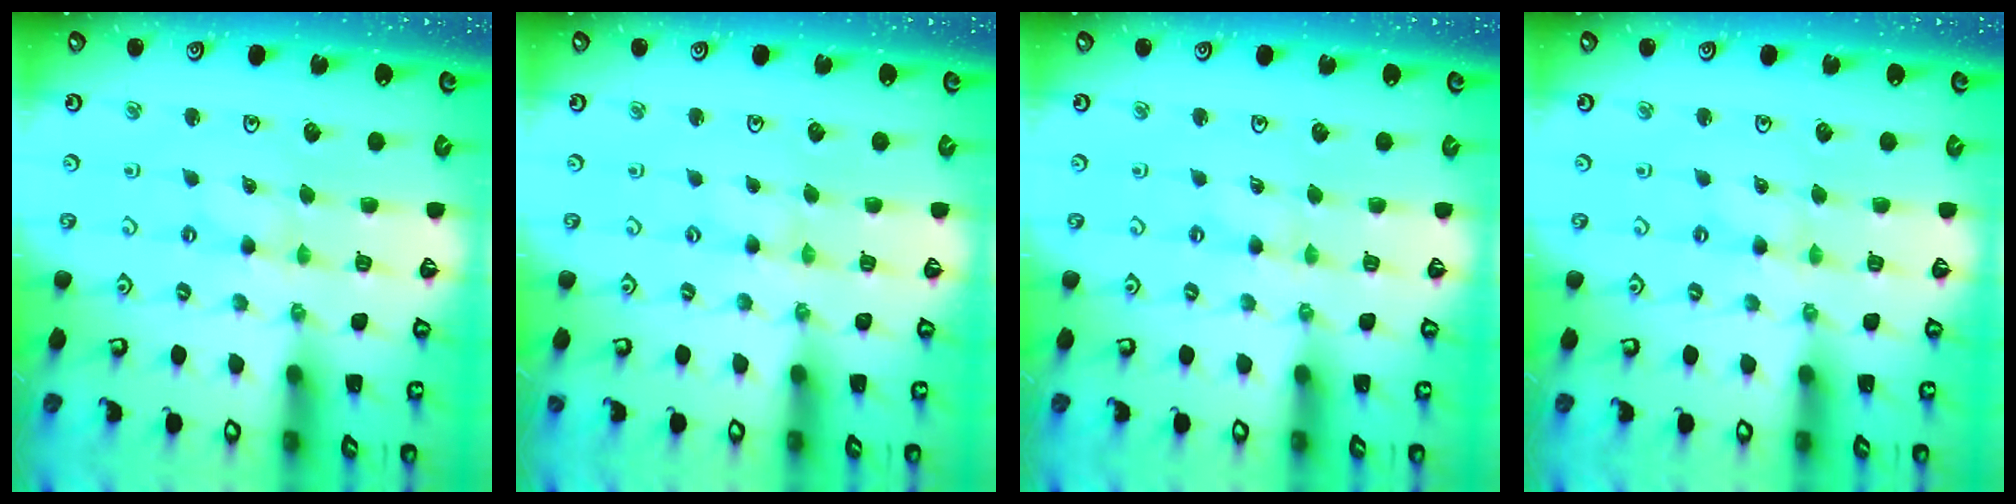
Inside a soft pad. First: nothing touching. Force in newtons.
{"total": 0.0}
{"total": 0.0}
{"total": 0.8, "press": 0.8, "slide": 0.1}